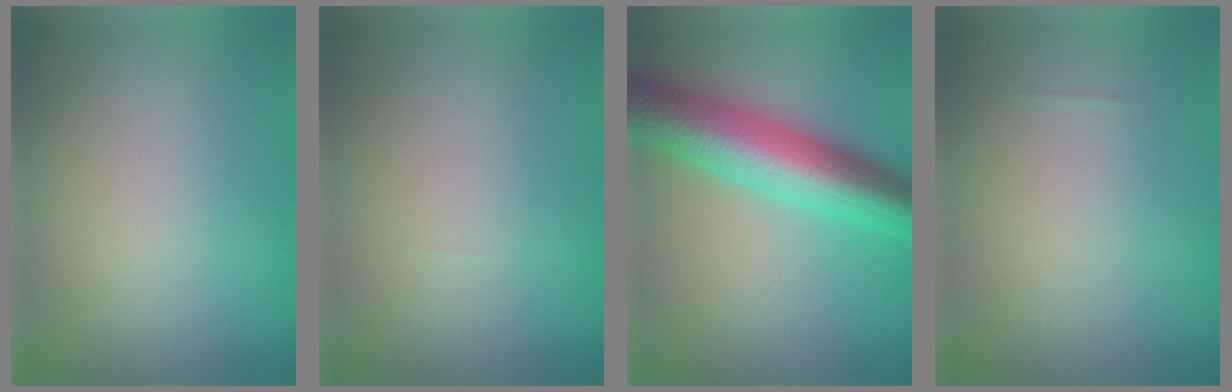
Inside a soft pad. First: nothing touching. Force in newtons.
{"total": 0.0}
{"total": 9.6, "press": 9.6, "slide": 0.1}
{"total": 0.0}